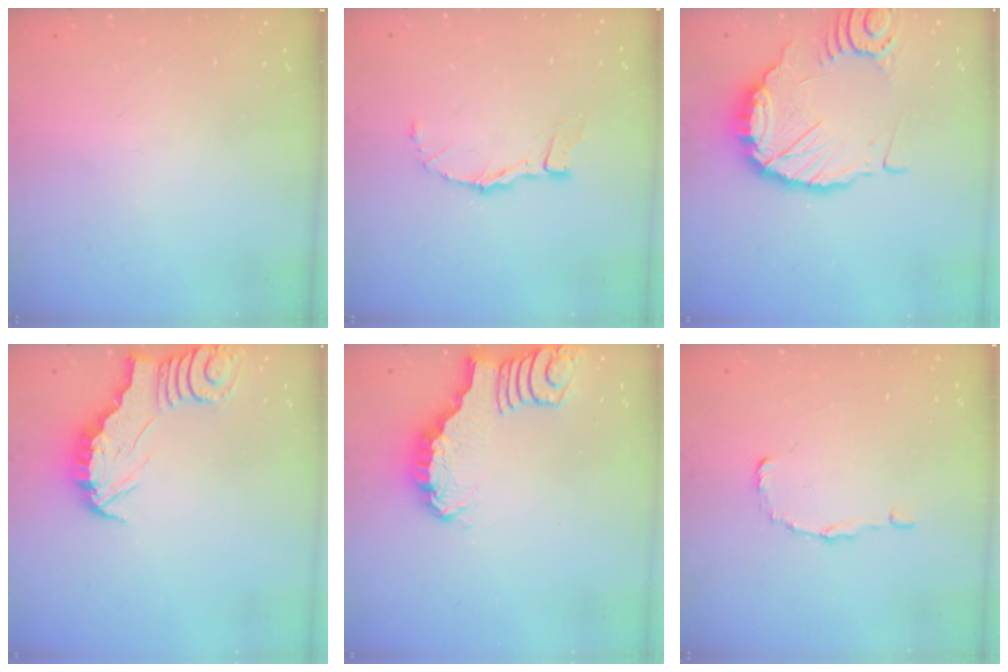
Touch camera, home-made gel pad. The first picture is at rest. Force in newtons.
{"total": 4.5, "press": 4.5, "slide": 0.0}
{"total": 12.8, "press": 12.7, "slide": 1.7}
{"total": 2.6, "press": 2.6, "slide": 0.2}
{"total": 2.8, "press": 2.7, "slide": 0.4}
{"total": 1.5, "press": 1.5, "slide": 0.1}